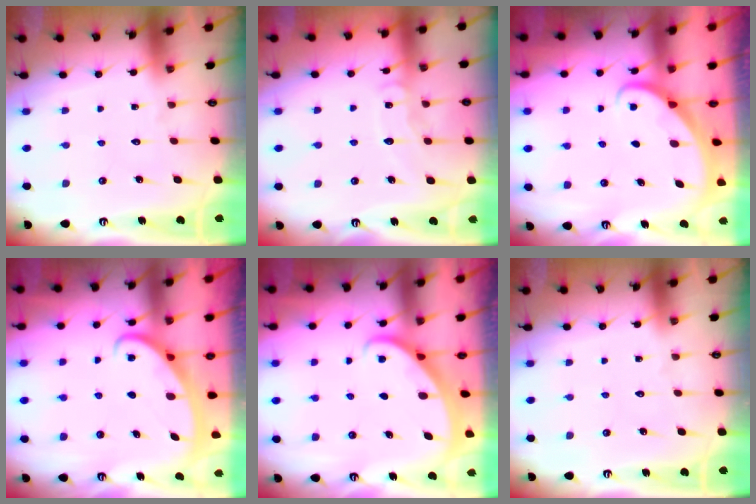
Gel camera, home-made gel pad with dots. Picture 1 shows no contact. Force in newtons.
{"total": 8.0, "press": 7.9, "slide": 0.7}
{"total": 2.3, "press": 2.3, "slide": 0.1}
{"total": 2.6, "press": 2.5, "slide": 0.4}
{"total": 1.4, "press": 1.4, "slide": 0.1}
{"total": 0.0}